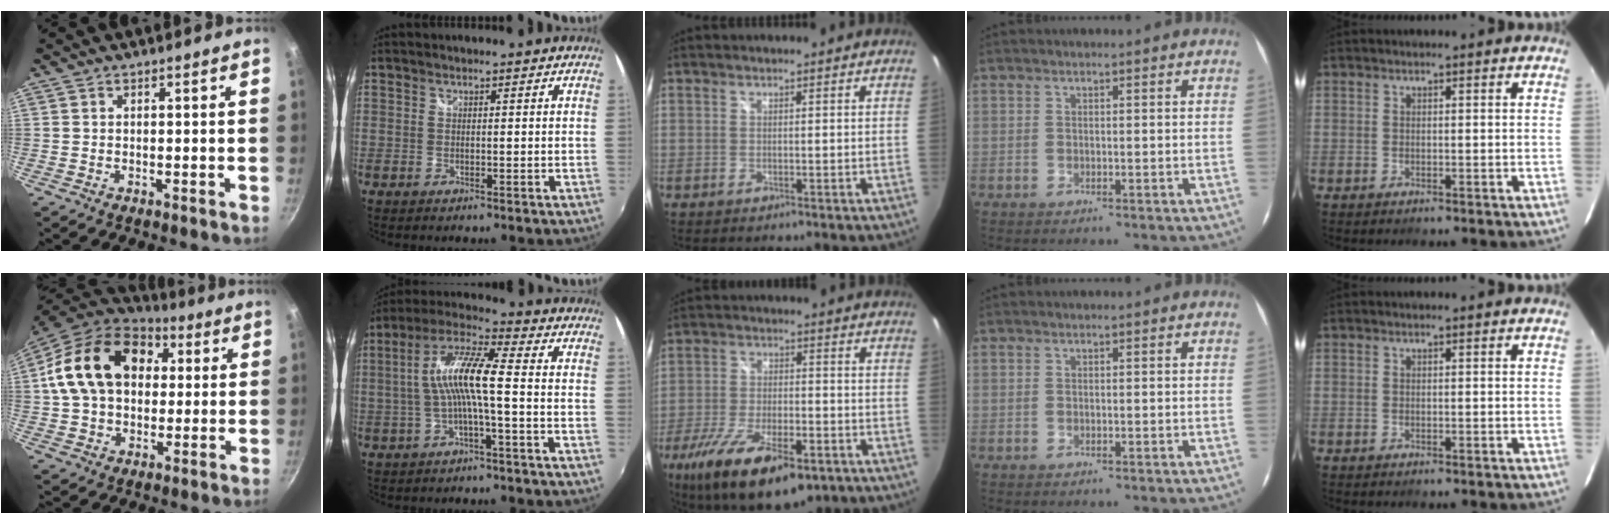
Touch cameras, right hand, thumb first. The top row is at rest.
{"thumb": {"total": 20.2, "force": [4.3, 14.7, 13.2], "torque": [-0.209, 0.027, 0.062]}, "index": {"total": 9.8, "force": [-1.3, 0.7, 9.7], "torque": [-0.199, 0.018, -0.021]}, "middle": {"total": 18.8, "force": [-11.0, 7.0, 13.5], "torque": [-0.267, -0.048, -0.182]}}